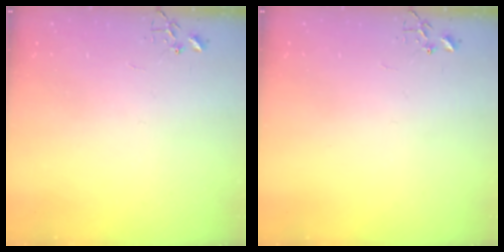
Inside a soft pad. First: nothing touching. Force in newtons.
{"total": 0.0}